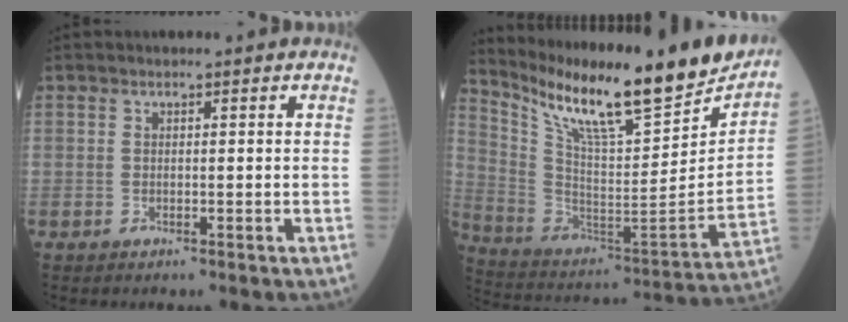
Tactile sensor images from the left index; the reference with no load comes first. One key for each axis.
{"total": 24.8, "fx": 20.4, "fy": 3.3, "fz": 13.8, "tx": -0.244, "ty": -0.040, "tz": 0.320}